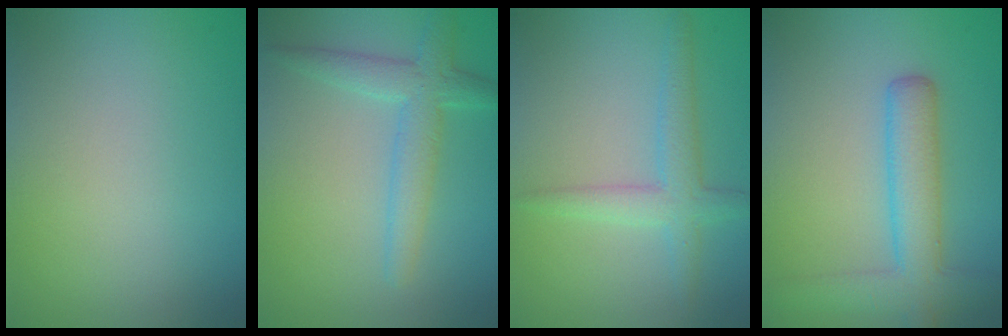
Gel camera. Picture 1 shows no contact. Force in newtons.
{"total": 3.4, "press": 3.4, "slide": 0.1}
{"total": 3.0, "press": 3.0, "slide": 0.1}
{"total": 5.0, "press": 5.0, "slide": 0.3}